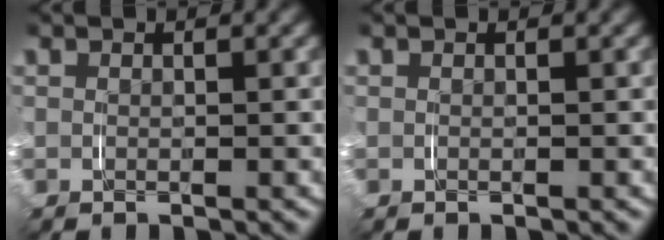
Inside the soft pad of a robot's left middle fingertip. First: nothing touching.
{"total": 0.0}